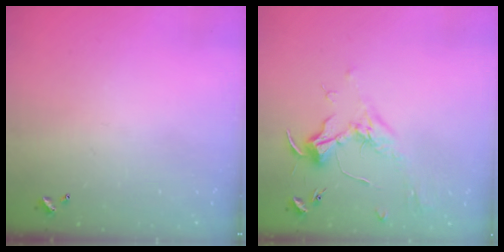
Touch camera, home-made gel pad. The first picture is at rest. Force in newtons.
{"total": 2.0, "press": 1.8, "slide": 0.7}